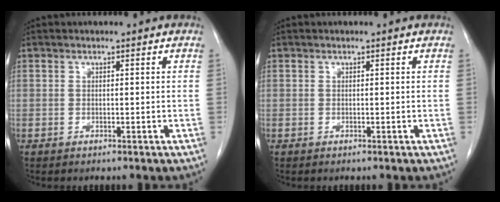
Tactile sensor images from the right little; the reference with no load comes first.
{"total": 0.0}